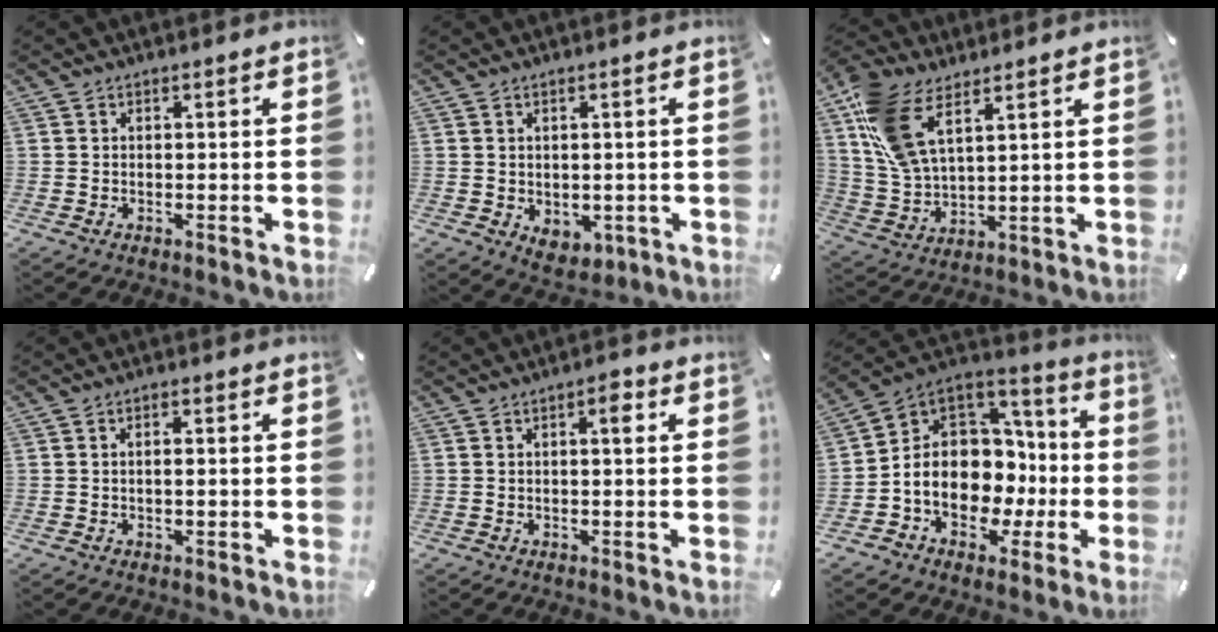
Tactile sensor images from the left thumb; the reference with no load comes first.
{"total": 3.6, "force": [0.2, 3.3, 1.5], "torque": [-0.011, 0.001, 0.007]}
{"total": 12.3, "force": [7.2, 5.9, 8.0], "torque": [-0.204, -0.025, 0.130]}
{"total": 1.5, "force": [0.0, 0.5, 1.4], "torque": [-0.025, 0.002, -0.002]}
{"total": 2.8, "force": [0.7, 1.0, 2.5], "torque": [-0.034, 0.004, 0.006]}
{"total": 13.4, "force": [-2.1, 11.3, 6.9], "torque": [-0.136, -0.022, -0.039]}